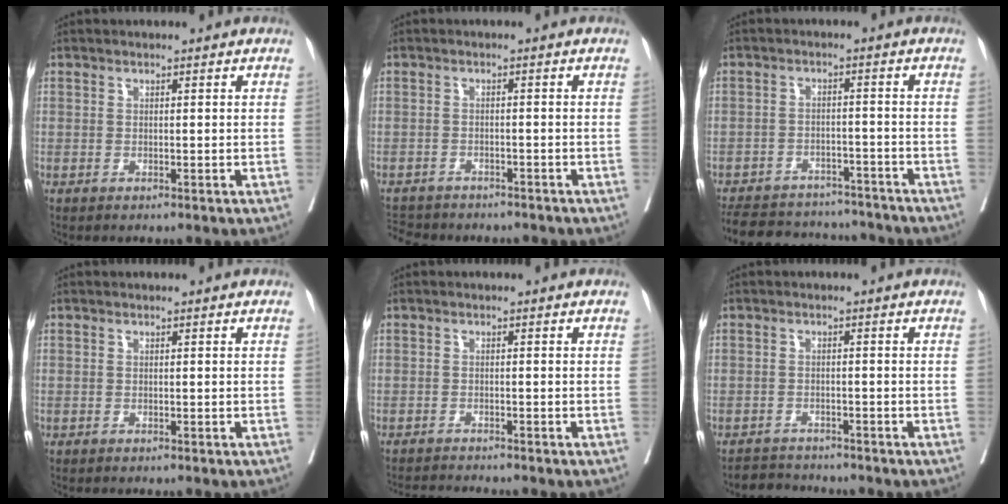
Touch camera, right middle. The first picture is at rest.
{"total": 8.0, "force": [-6.9, 3.2, 2.5], "torque": [-0.057, 0.001, -0.092]}
{"total": 15.8, "force": [-14.2, 5.4, 4.5], "torque": [-0.100, 0.009, -0.191]}
{"total": 0.0}
{"total": 4.2, "force": [-4.1, -0.5, 0.8], "torque": [-0.010, -0.016, -0.065]}
{"total": 3.2, "force": [-3.2, 0.4, -0.4], "torque": [0.009, -0.008, -0.054]}